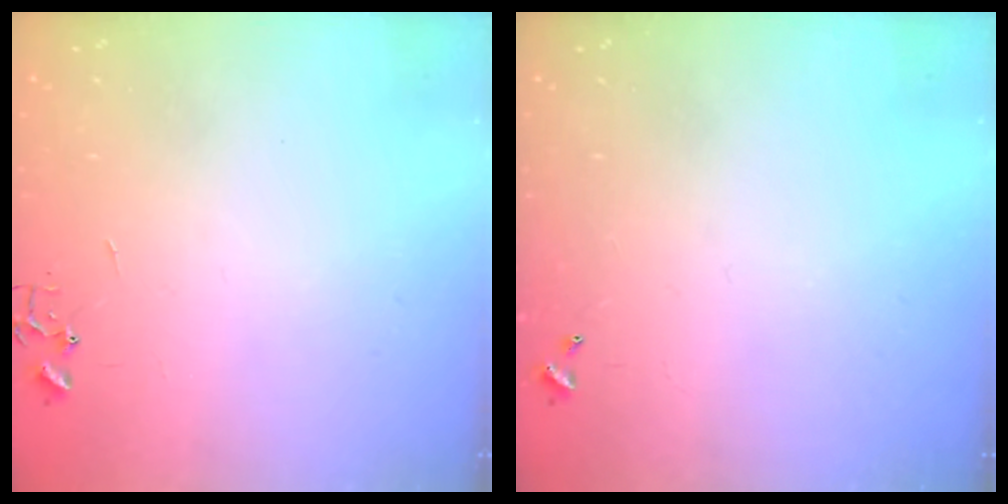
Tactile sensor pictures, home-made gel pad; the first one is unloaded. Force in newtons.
{"total": 0.0}